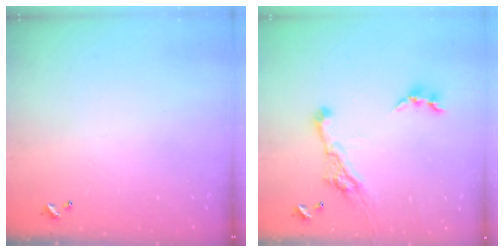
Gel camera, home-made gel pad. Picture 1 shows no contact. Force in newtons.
{"total": 8.3, "press": 8.2, "slide": 1.2}